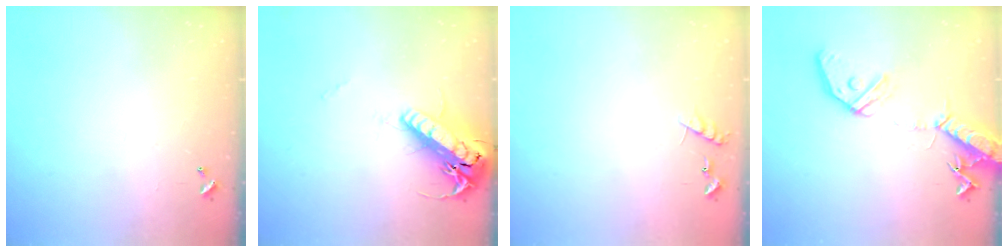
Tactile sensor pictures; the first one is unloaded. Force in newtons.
{"total": 19.2, "press": 18.9, "slide": 3.3}
{"total": 6.7, "press": 6.7, "slide": 0.4}
{"total": 16.6, "press": 16.2, "slide": 3.2}